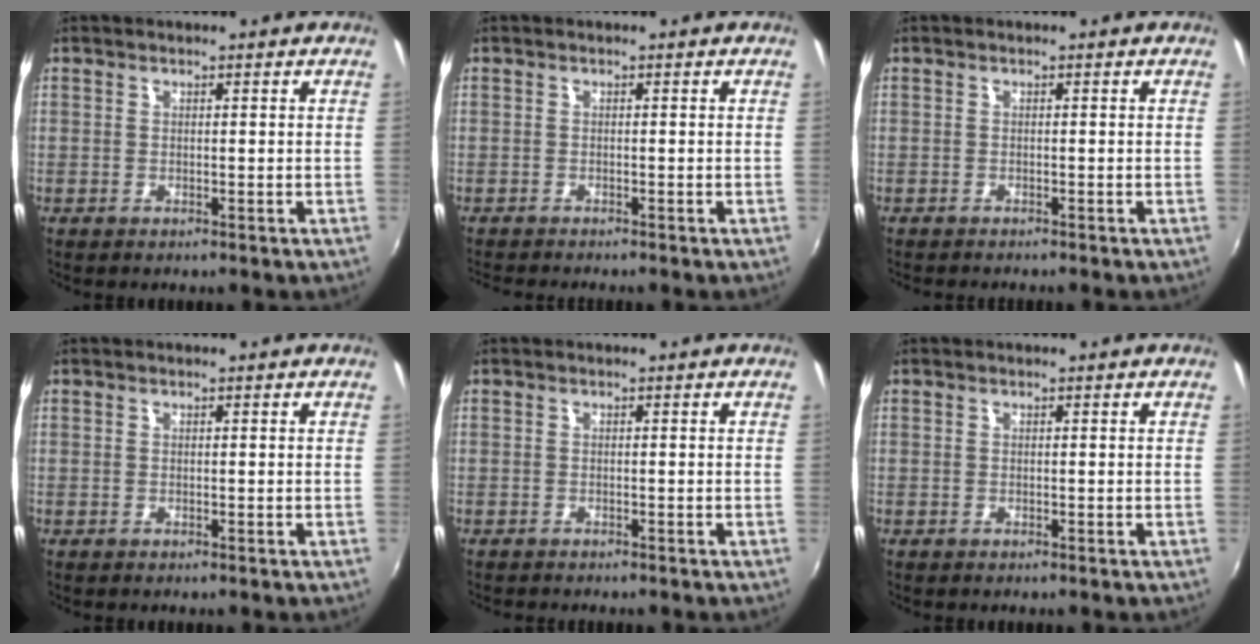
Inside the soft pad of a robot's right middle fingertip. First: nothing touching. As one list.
[{"total": 2.2, "force": [-2.2, -0.1, 0.6], "torque": [-0.019, -0.016, -0.043]}, {"total": 1.2, "force": [-1.2, 0.1, 0.3], "torque": [-0.007, -0.010, -0.021]}, {"total": 0.0}, {"total": 1.3, "force": [-1.3, 0.2, 0.3], "torque": [-0.010, -0.007, -0.019]}, {"total": 0.0}]